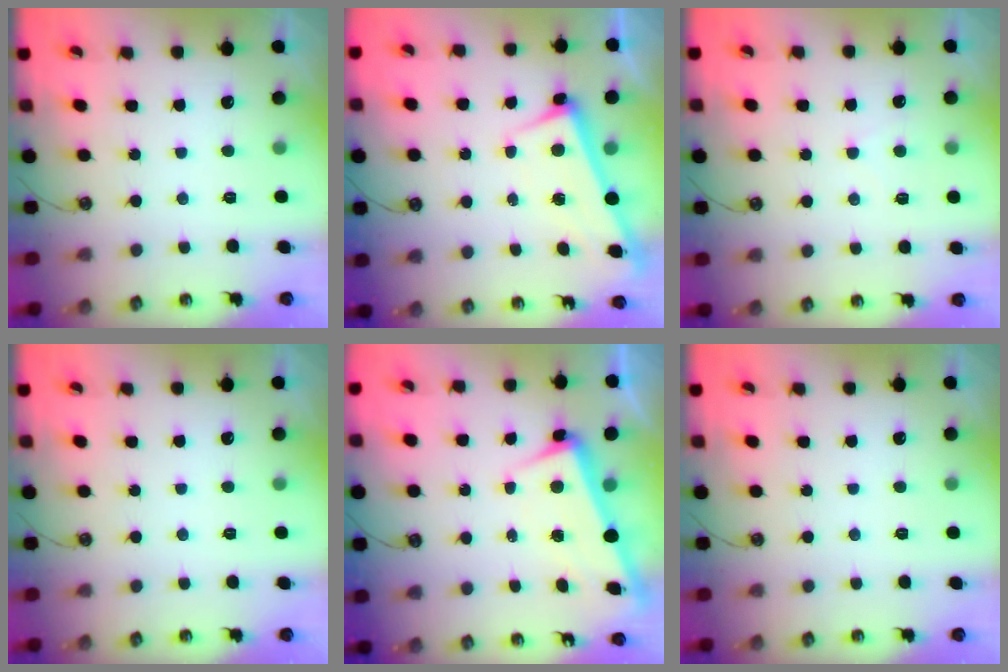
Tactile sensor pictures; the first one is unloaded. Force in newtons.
{"total": 2.9, "press": 2.8, "slide": 0.4}
{"total": 0.7, "press": 0.6, "slide": 0.4}
{"total": 0.0}
{"total": 3.0, "press": 2.9, "slide": 0.9}
{"total": 0.0}